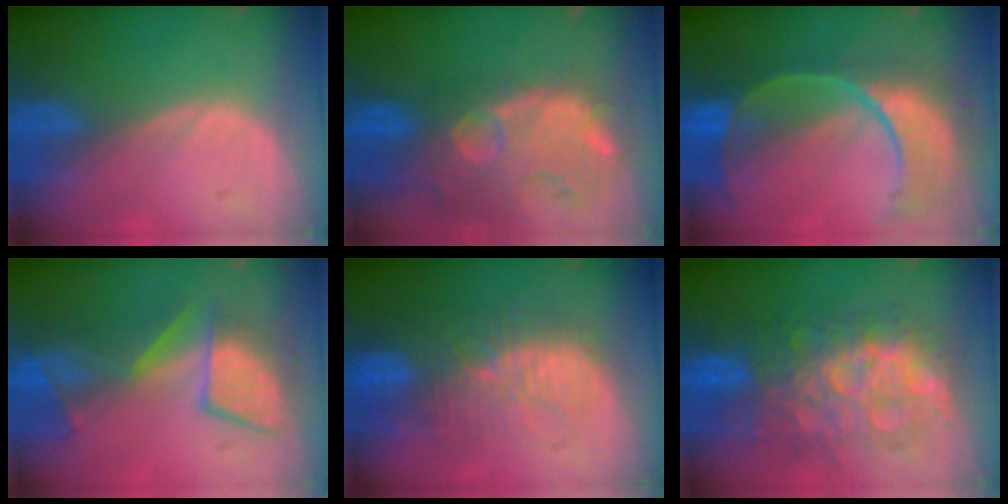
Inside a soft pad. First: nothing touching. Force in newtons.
{"total": 14.4, "press": 11.8, "slide": 8.3}
{"total": 11.2, "press": 9.4, "slide": 6.1}
{"total": 9.1, "press": 9.0, "slide": 1.2}
{"total": 11.3, "press": 9.9, "slide": 5.5}
{"total": 12.4, "press": 12.4, "slide": 1.2}